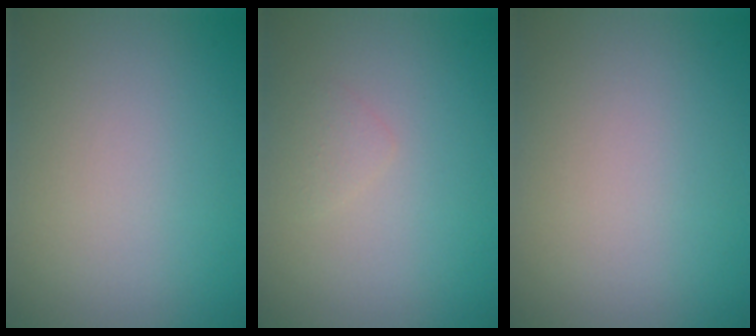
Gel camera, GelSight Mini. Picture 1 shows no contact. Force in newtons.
{"total": 0.8, "press": 0.8, "slide": 0.1}
{"total": 0.0}